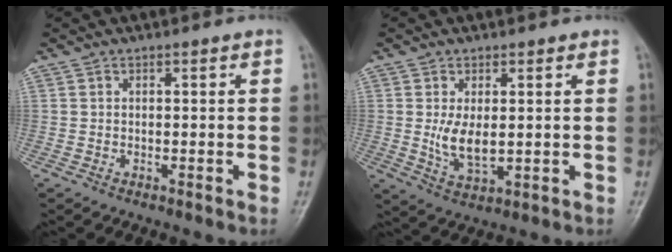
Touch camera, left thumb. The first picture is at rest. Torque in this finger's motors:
{"motor_torque": [-0.05, 0.44, 0.47, 0.01, 0.10]}